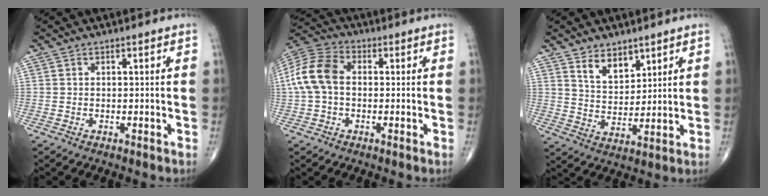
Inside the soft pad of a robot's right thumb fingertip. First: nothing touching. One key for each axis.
{"total": 10.8, "fx": 0.2, "fy": 7.3, "fz": 7.9, "tx": -0.168, "ty": 0.031, "tz": -0.005}
{"total": 6.9, "fx": 4.5, "fy": 3.9, "fz": 3.4, "tx": -0.037, "ty": -0.039, "tz": 0.090}